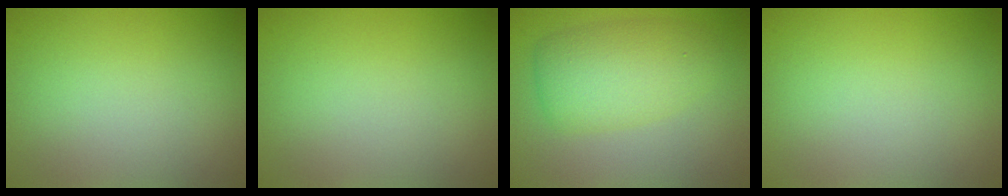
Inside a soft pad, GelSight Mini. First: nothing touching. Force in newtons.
{"total": 0.0}
{"total": 4.7, "press": 4.7, "slide": 0.1}
{"total": 0.0}